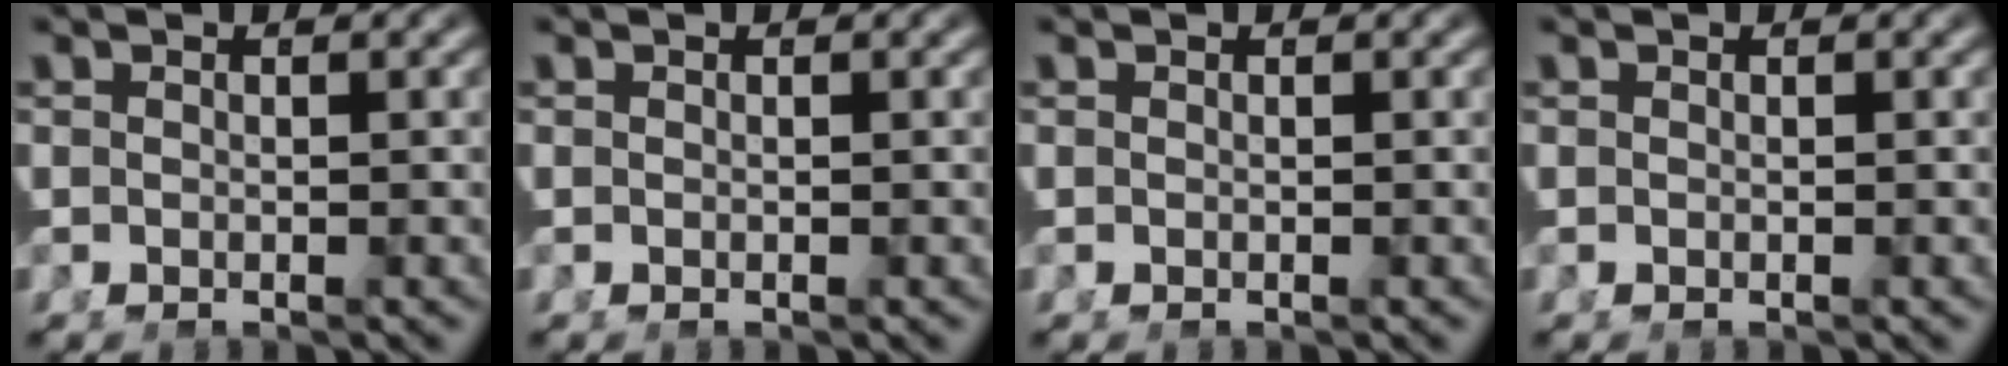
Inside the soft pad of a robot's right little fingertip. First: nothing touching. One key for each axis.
{"total": 0.0}
{"total": 0.0}
{"total": 0.0}